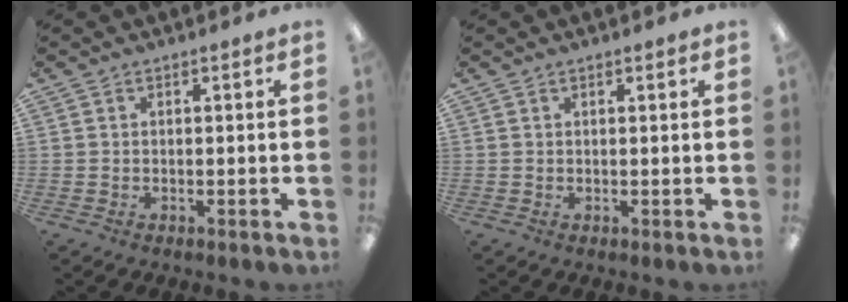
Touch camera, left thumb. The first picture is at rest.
{"total": 0.6, "force": [0.4, 0.2, 0.3], "torque": [-0.007, 0.002, 0.008]}